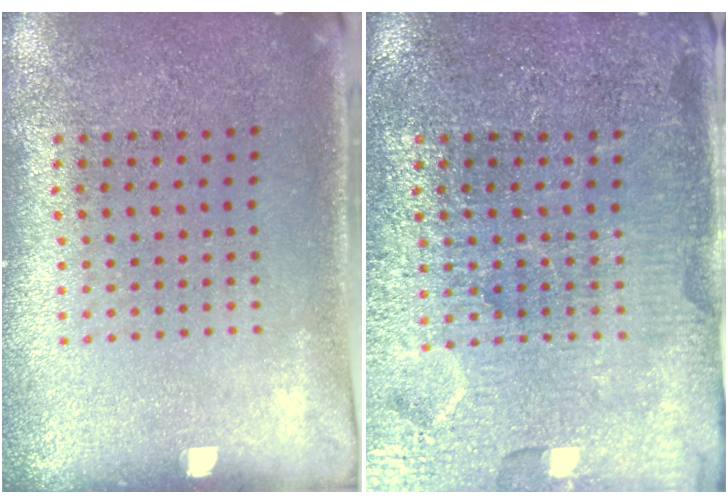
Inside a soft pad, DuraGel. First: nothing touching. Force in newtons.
{"total": 3.8, "press": 3.8, "slide": 0.7}